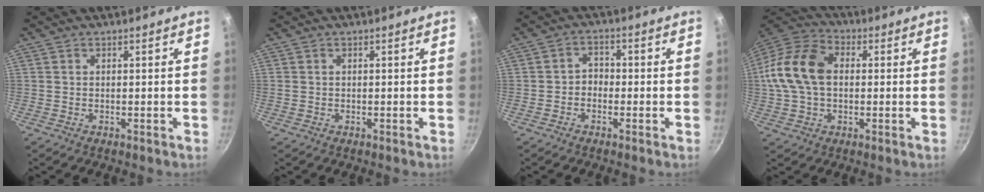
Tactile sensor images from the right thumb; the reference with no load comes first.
{"total": 0.6, "force": [0.0, 0.5, 0.2], "torque": [-0.003, 0.002, 0.001]}
{"total": 3.0, "force": [-1.1, 2.4, 1.5], "torque": [-0.007, 0.017, -0.024]}
{"total": 15.6, "force": [1.0, 10.8, 11.3], "torque": [-0.205, 0.033, 0.004]}